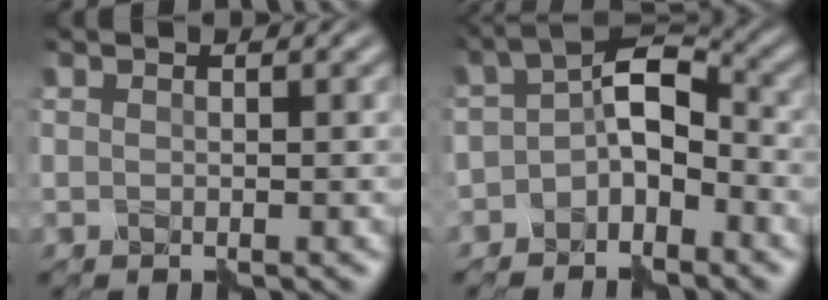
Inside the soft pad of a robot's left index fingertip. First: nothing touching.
{"total": 5.2, "force": [-2.1, 3.0, 3.7], "torque": [-0.057, 0.016, -0.051]}